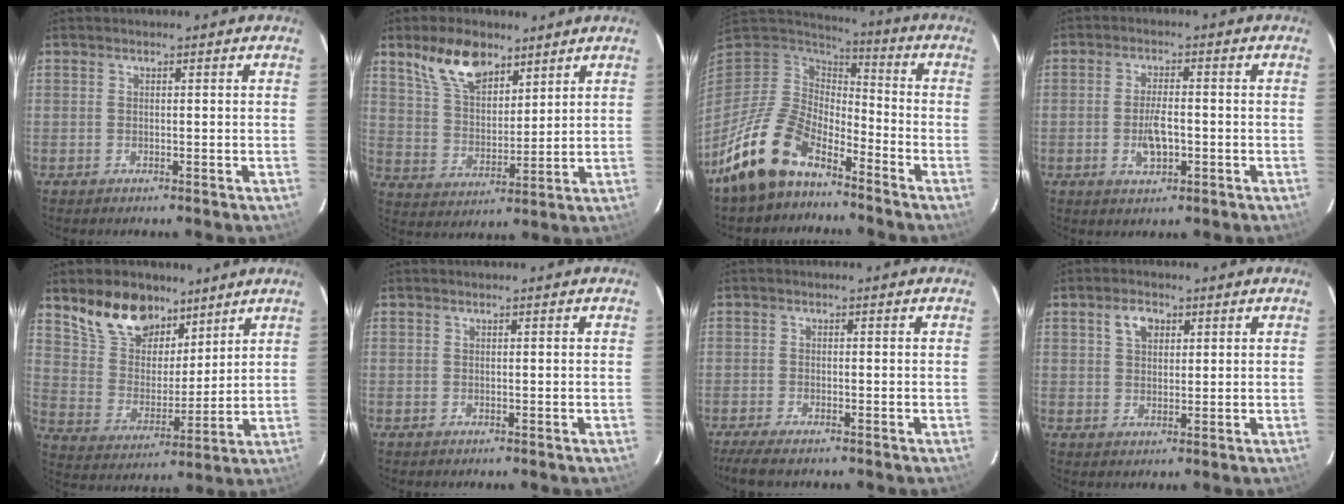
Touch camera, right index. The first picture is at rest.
{"total": 11.3, "force": [7.6, 5.5, 6.2], "torque": [-0.115, 0.016, 0.150]}
{"total": 15.1, "force": [-10.8, 7.0, 7.8], "torque": [-0.172, -0.004, -0.201]}
{"total": 5.5, "force": [-1.6, 2.2, 4.8], "torque": [-0.096, -0.001, -0.024]}
{"total": 14.3, "force": [9.9, 7.9, 6.4], "torque": [-0.140, 0.028, 0.192]}
{"total": 0.0}
{"total": 5.0, "force": [-4.0, 1.1, 2.8], "torque": [-0.073, -0.019, -0.075]}
{"total": 3.9, "force": [1.7, 2.5, 2.3], "torque": [-0.039, 0.010, 0.032]}